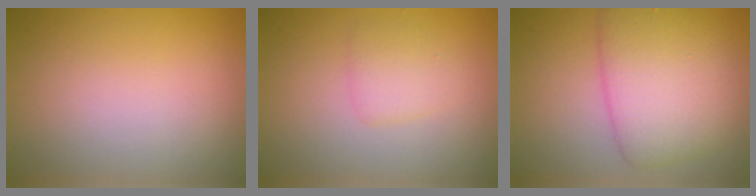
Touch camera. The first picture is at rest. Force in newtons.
{"total": 1.8, "press": 1.8, "slide": 0.1}
{"total": 6.4, "press": 6.4, "slide": 0.1}